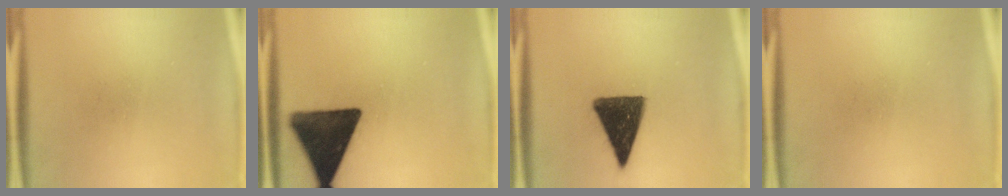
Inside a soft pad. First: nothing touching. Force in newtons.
{"total": 16.0}
{"total": 13.3}
{"total": 0.0}